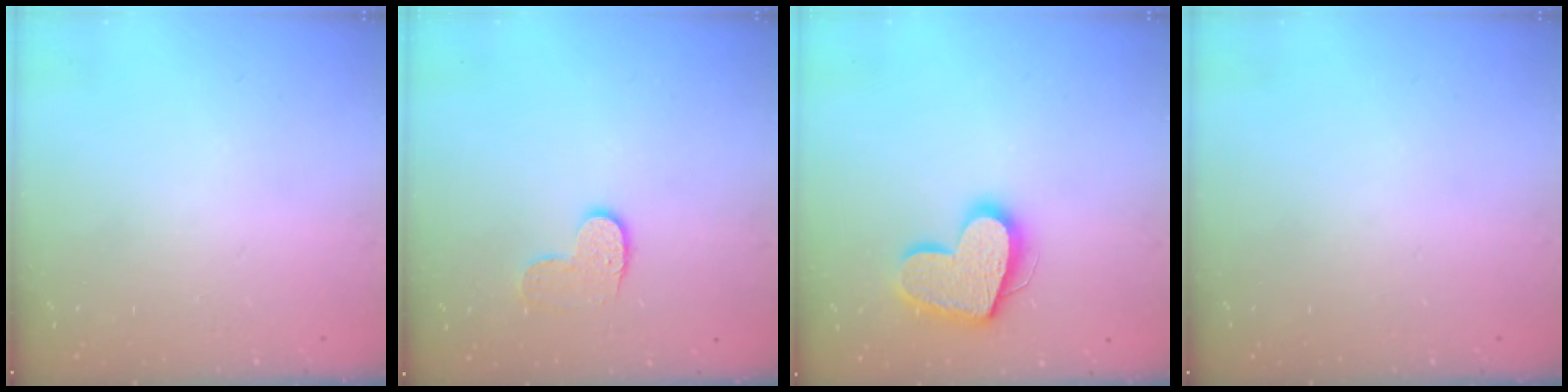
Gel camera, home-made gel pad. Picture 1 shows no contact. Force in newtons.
{"total": 6.8, "press": 6.8, "slide": 0.2}
{"total": 15.8, "press": 15.7, "slide": 1.4}
{"total": 0.0}